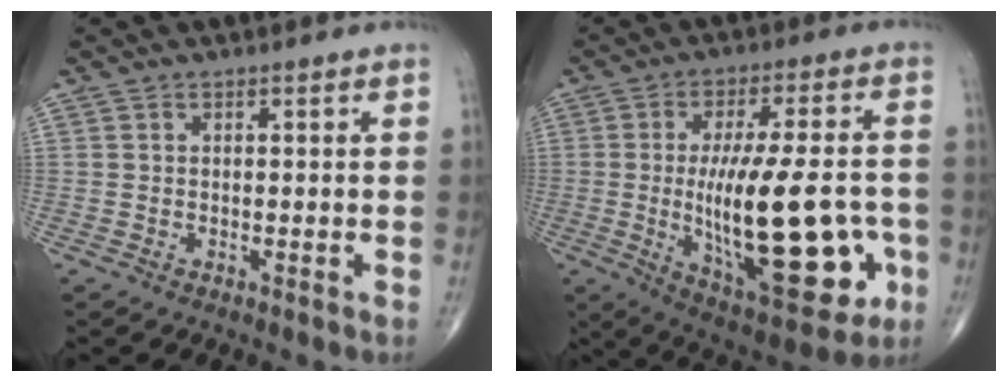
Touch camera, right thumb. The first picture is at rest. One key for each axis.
{"total": 25.1, "fx": -4.1, "fy": 9.5, "fz": 22.9, "tx": -0.349, "ty": -0.005, "tz": -0.039}